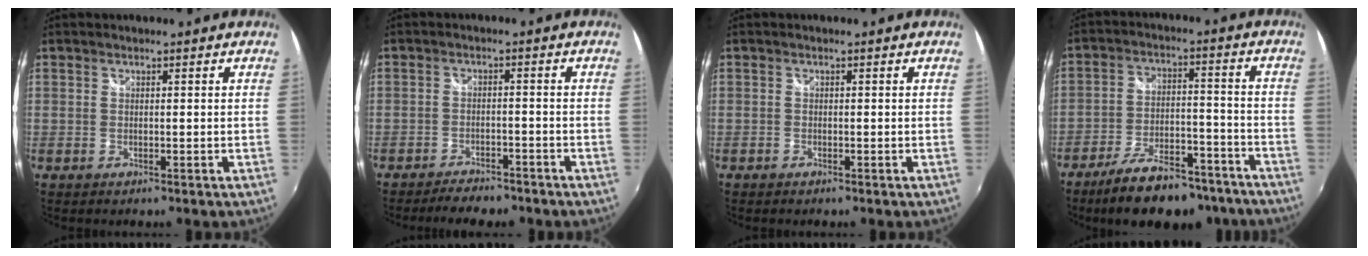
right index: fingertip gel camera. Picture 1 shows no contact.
{"total": 6.8, "force": [-5.9, 2.0, 2.6], "torque": [-0.070, -0.004, -0.091]}
{"total": 0.7, "force": [-0.6, 0.3, 0.1], "torque": [-0.003, 0.000, -0.011]}
{"total": 18.1, "force": [-14.6, 6.4, 8.5], "torque": [-0.155, 0.007, -0.204]}